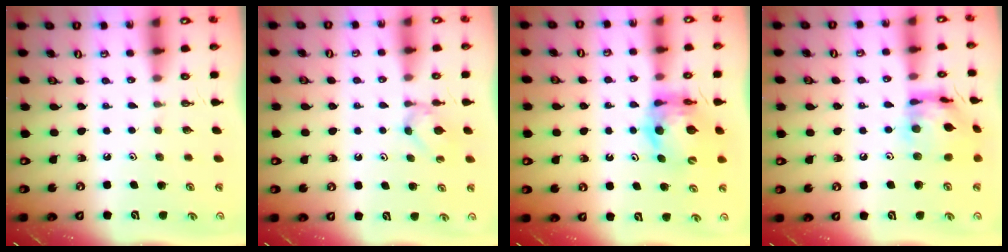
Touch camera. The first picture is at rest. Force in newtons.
{"total": 3.0, "press": 2.9, "slide": 0.5}
{"total": 11.1, "press": 11.0, "slide": 1.4}
{"total": 13.4, "press": 13.4, "slide": 1.3}